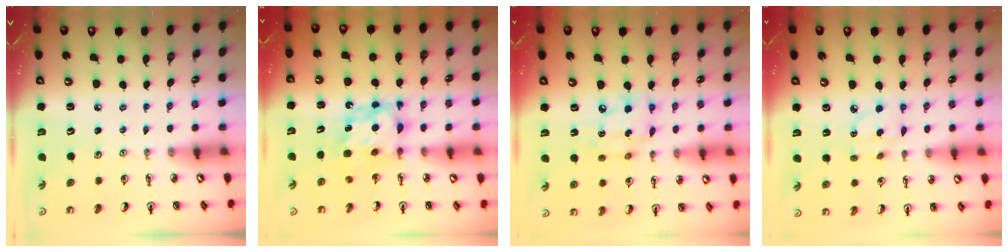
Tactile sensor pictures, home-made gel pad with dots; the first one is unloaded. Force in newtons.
{"total": 6.6, "press": 6.5, "slide": 0.4}
{"total": 10.2, "press": 10.2, "slide": 1.0}
{"total": 4.6, "press": 4.5, "slide": 0.4}